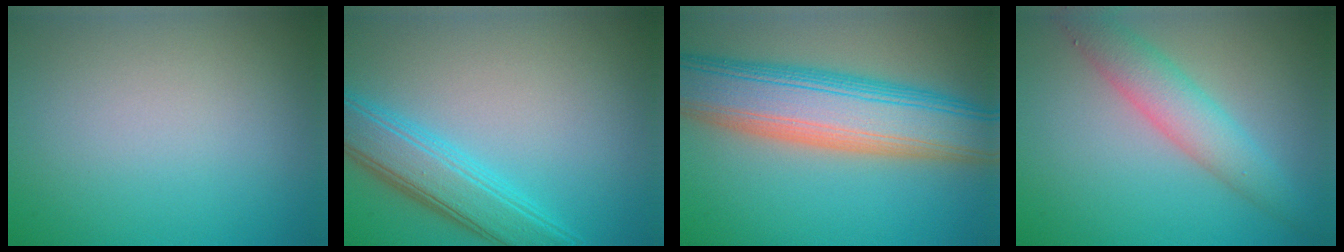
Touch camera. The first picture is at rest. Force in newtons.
{"total": 5.3, "press": 5.3, "slide": 0.3}
{"total": 11.4, "press": 11.4, "slide": 0.4}
{"total": 4.3, "press": 4.3, "slide": 0.1}